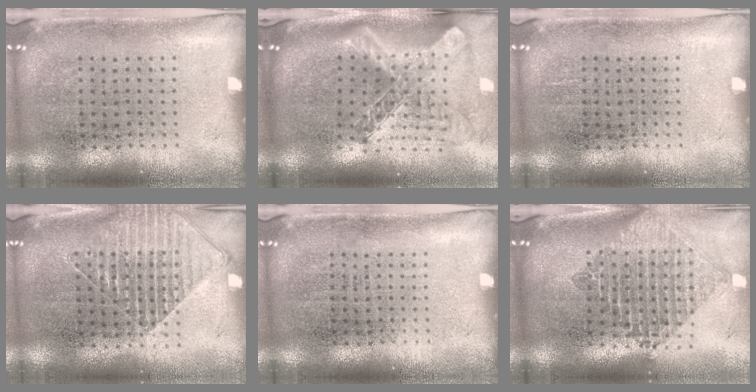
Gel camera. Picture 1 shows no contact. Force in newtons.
{"total": 2.9, "press": 2.0, "slide": 2.0}
{"total": 0.0}
{"total": 1.6, "press": 1.4, "slide": 0.8}
{"total": 0.0}
{"total": 2.2, "press": 1.7, "slide": 1.4}